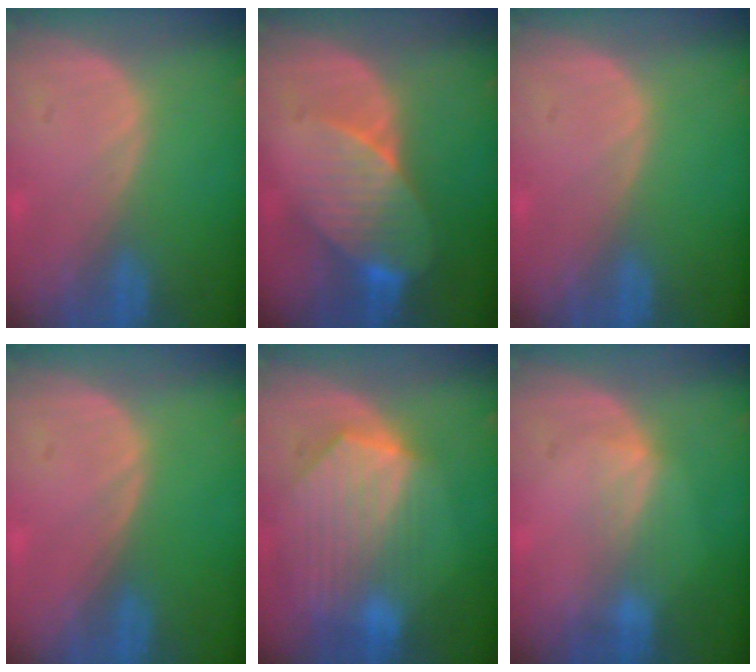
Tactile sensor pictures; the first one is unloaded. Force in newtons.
{"total": 8.4, "press": 7.5, "slide": 3.8}
{"total": 0.0}
{"total": 0.0}
{"total": 9.8, "press": 8.6, "slide": 4.7}
{"total": 2.4, "press": 2.4, "slide": 0.4}